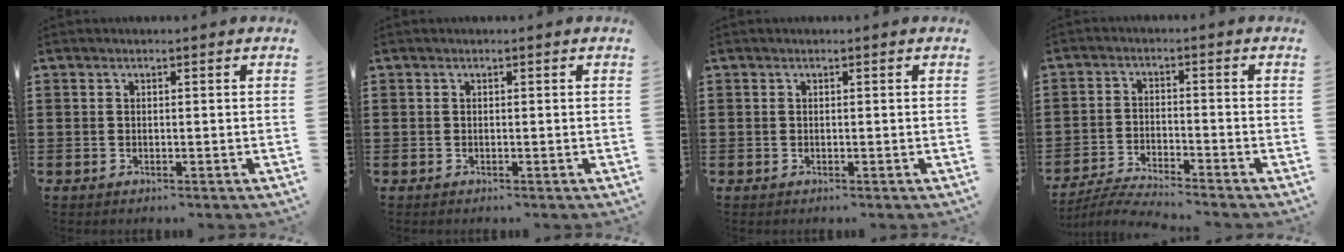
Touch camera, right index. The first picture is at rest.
{"total": 0.0}
{"total": 0.0}
{"total": 4.2, "force": [-4.1, -0.3, 0.9], "torque": [-0.023, -0.006, -0.084]}